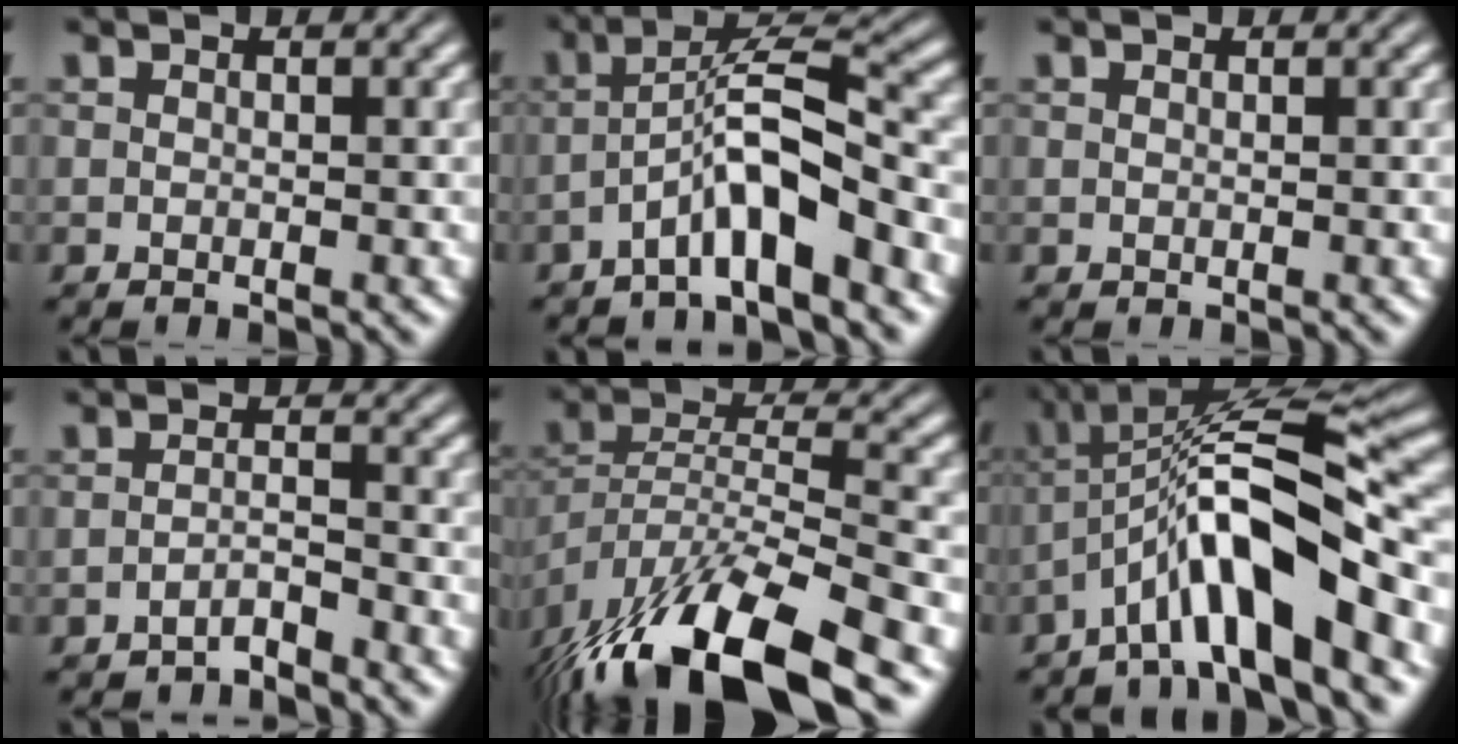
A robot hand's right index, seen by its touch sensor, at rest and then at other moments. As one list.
[{"total": 4.7, "force": [-0.6, 1.3, 4.5], "torque": [-0.082, -0.005, -0.006]}, {"total": 0.6, "force": [0.5, 0.3, -0.1], "torque": [-0.001, 0.002, 0.007]}, {"total": 1.4, "force": [-1.3, 0.0, 0.5], "torque": [-0.006, -0.013, -0.022]}, {"total": 9.8, "force": [-4.1, 5.2, 7.2], "torque": [-0.150, -0.039, -0.051]}, {"total": 9.0, "force": [0.6, 3.7, 8.2], "torque": [-0.132, 0.009, 0.013]}]